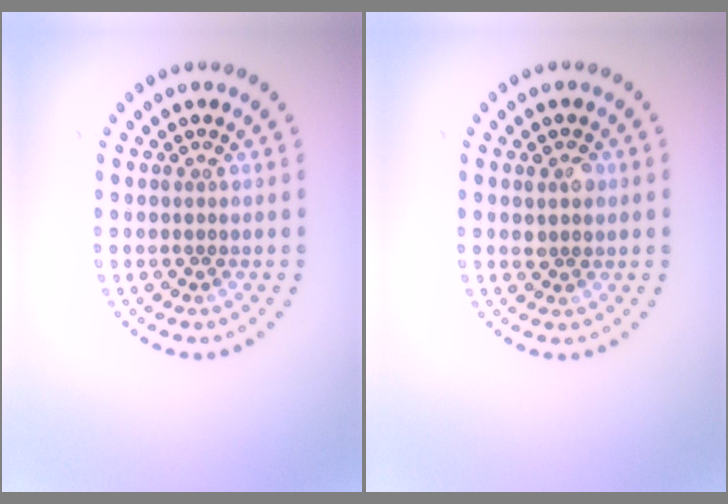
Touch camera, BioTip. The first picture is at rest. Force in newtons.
{"total": 1.6, "press": 1.6, "slide": 0.4}